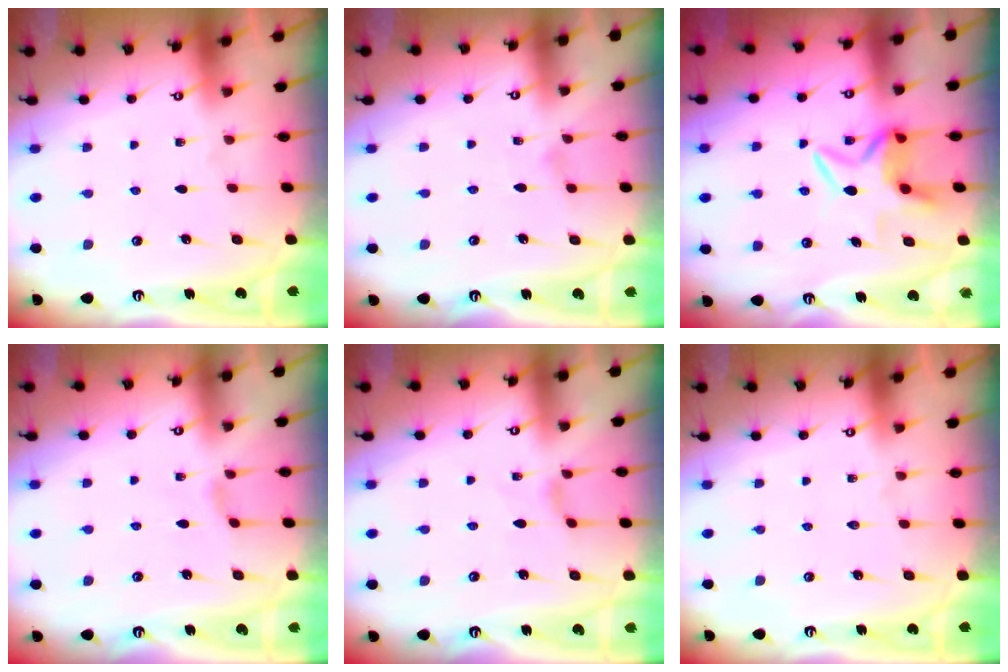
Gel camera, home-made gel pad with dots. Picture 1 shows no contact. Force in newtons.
{"total": 1.6, "press": 1.6, "slide": 0.2}
{"total": 6.8, "press": 6.8, "slide": 1.0}
{"total": 1.5, "press": 1.5, "slide": 0.4}
{"total": 2.1, "press": 2.0, "slide": 0.5}
{"total": 0.0}